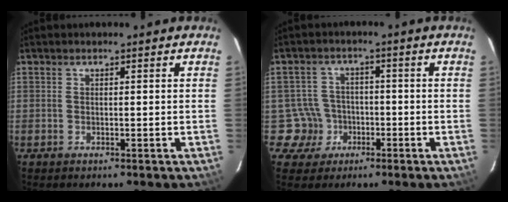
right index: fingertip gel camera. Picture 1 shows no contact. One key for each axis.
{"total": 5.6, "fx": -2.2, "fy": 5.2, "fz": -0.3, "tx": -0.002, "ty": 0.024, "tz": -0.035}